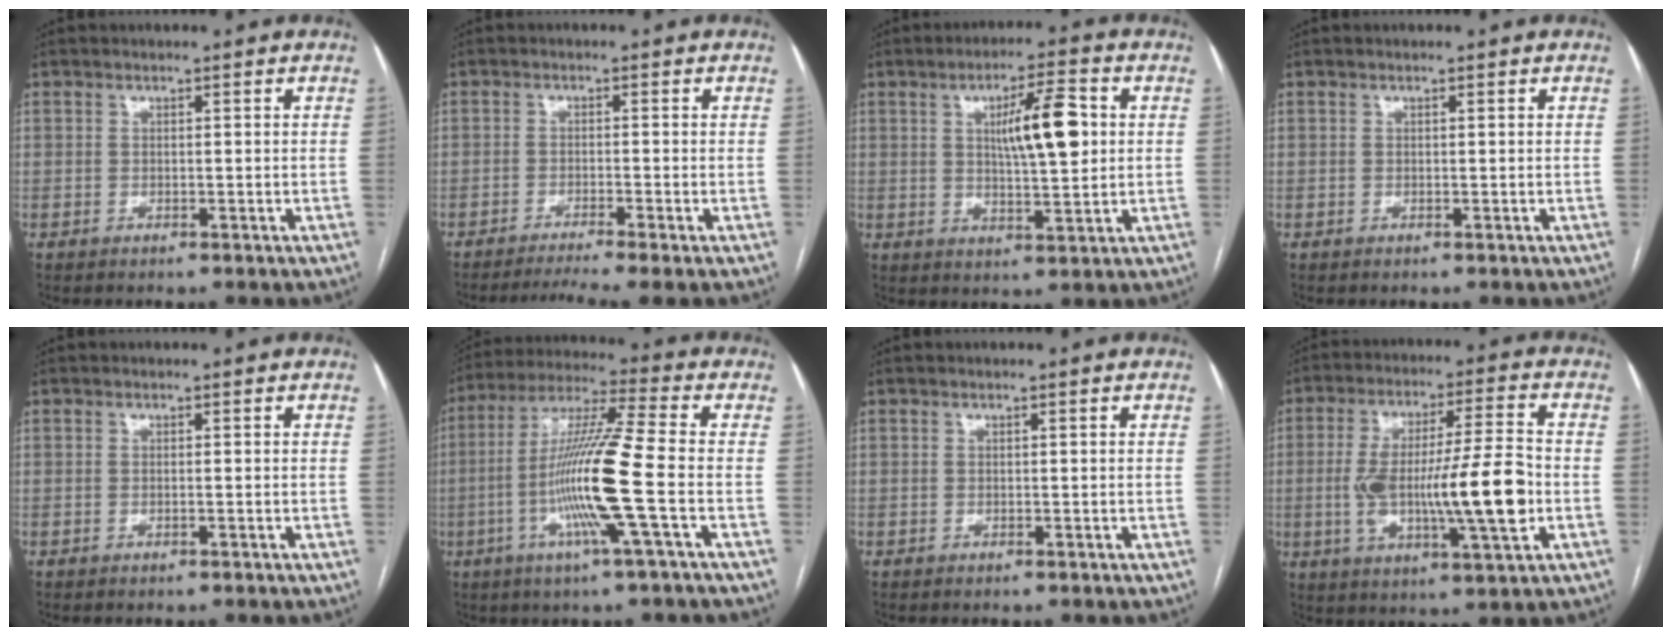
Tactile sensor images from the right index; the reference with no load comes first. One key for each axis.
{"total": 3.6, "fx": -3.0, "fy": -0.7, "fz": 1.9, "tx": -0.028, "ty": 0.000, "tz": -0.047}
{"total": 9.2, "fx": 1.9, "fy": 1.7, "fz": 8.8, "tx": -0.145, "ty": 0.008, "tz": 0.034}
{"total": 0.0}
{"total": 0.0}
{"total": 14.7, "fx": -3.3, "fy": -1.2, "fz": 14.3, "tx": -0.278, "ty": -0.007, "tz": -0.076}
{"total": 0.0}
{"total": 16.2, "fx": -2.4, "fy": 2.1, "fz": 15.9, "tx": -0.284, "ty": 0.006, "tz": -0.036}